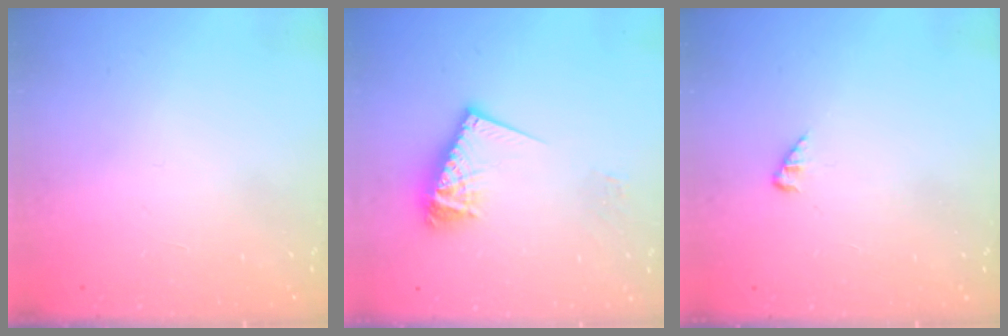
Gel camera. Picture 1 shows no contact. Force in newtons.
{"total": 11.7, "press": 11.7, "slide": 1.3}
{"total": 2.2, "press": 2.2, "slide": 0.2}